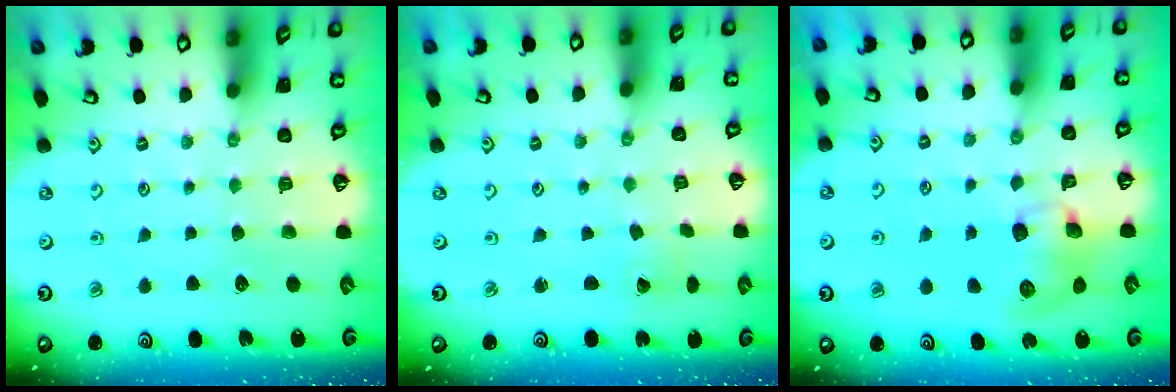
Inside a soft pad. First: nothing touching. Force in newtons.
{"total": 0.0}
{"total": 9.4, "press": 9.3, "slide": 1.1}